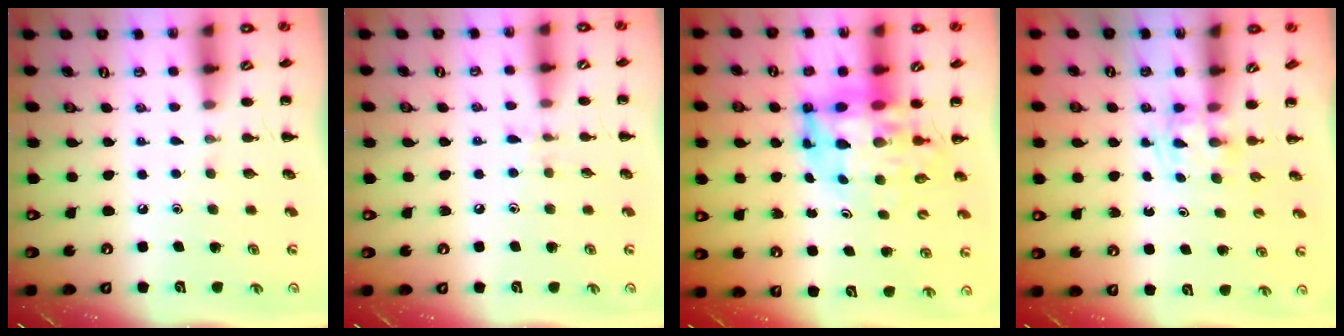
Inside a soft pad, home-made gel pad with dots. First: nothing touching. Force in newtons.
{"total": 6.0, "press": 5.8, "slide": 1.8}
{"total": 9.3, "press": 8.7, "slide": 3.2}
{"total": 1.5, "press": 1.4, "slide": 0.7}